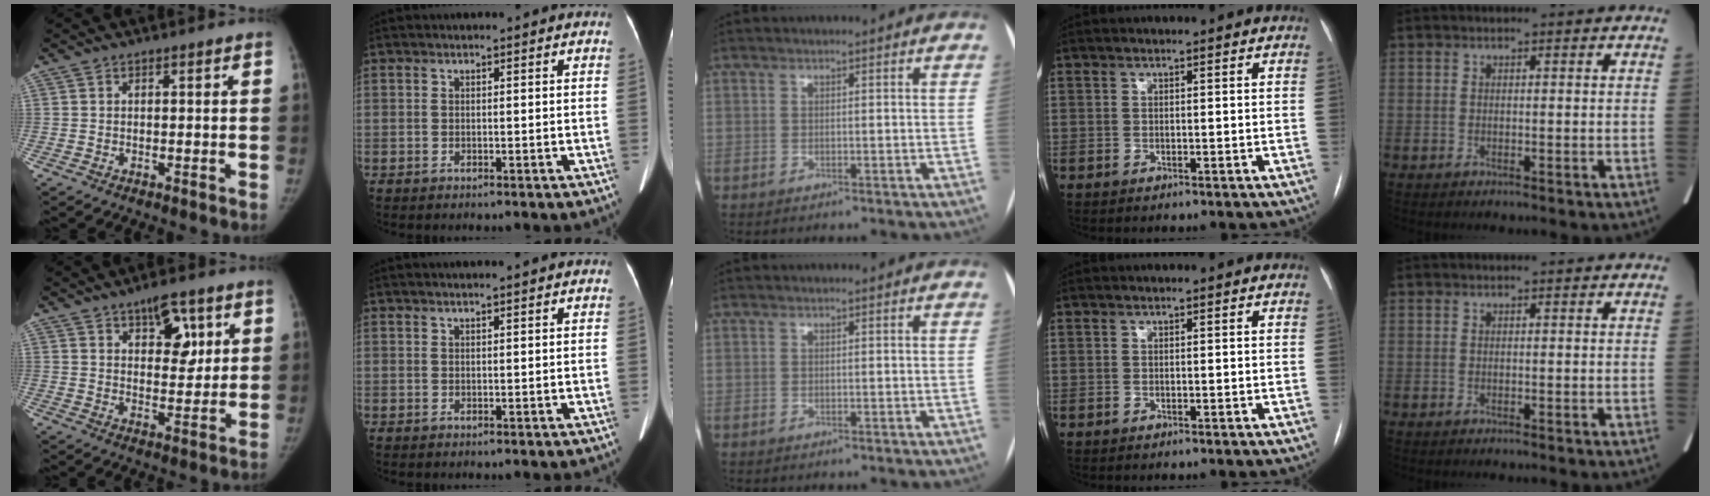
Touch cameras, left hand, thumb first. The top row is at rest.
{"thumb": {"total": 8.9, "force": [4.1, 4.6, 6.4], "torque": [-0.062, -0.021, 0.062]}, "index": {"total": 1.3, "force": [1.0, -0.2, 0.7], "torque": [-0.011, 0.007, 0.021]}}